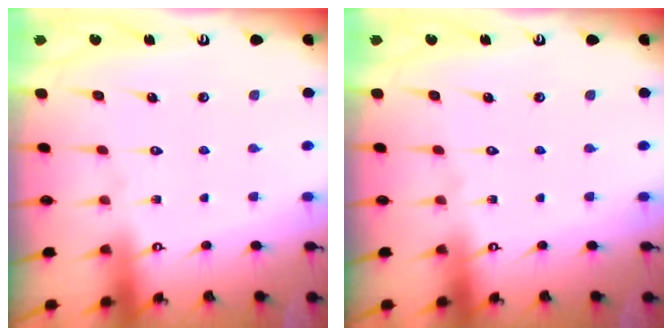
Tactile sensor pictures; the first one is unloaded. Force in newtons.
{"total": 0.0}